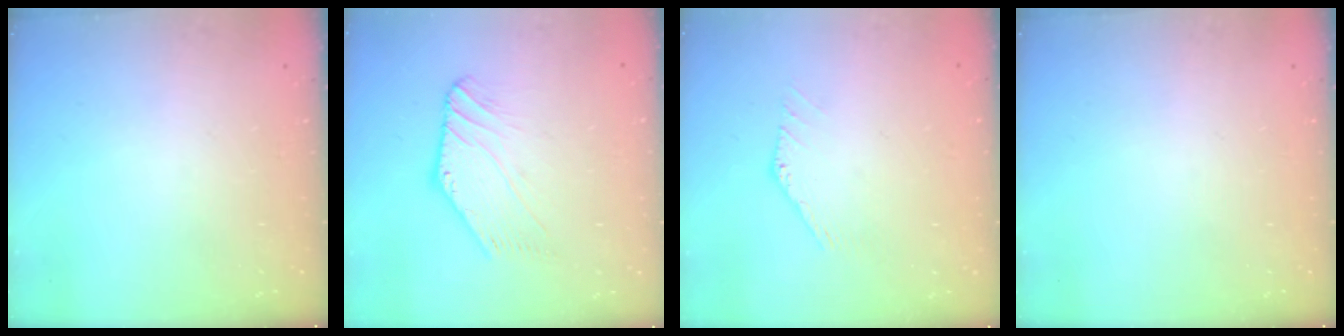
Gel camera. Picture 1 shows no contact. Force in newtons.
{"total": 2.8, "press": 2.7, "slide": 0.5}
{"total": 1.0, "press": 1.0, "slide": 0.1}
{"total": 0.0}